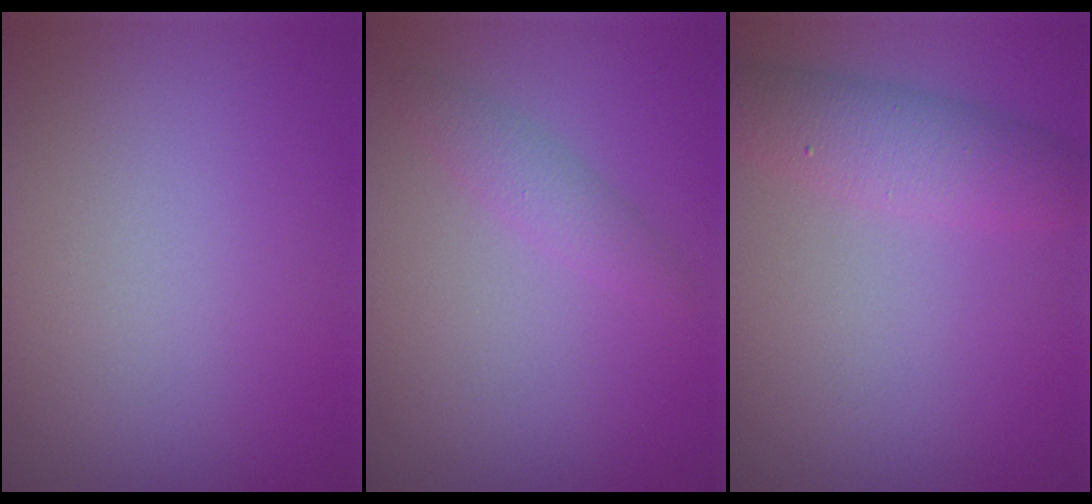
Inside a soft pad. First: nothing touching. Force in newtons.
{"total": 1.7, "press": 1.7, "slide": 0.0}
{"total": 3.8, "press": 3.8, "slide": 0.1}